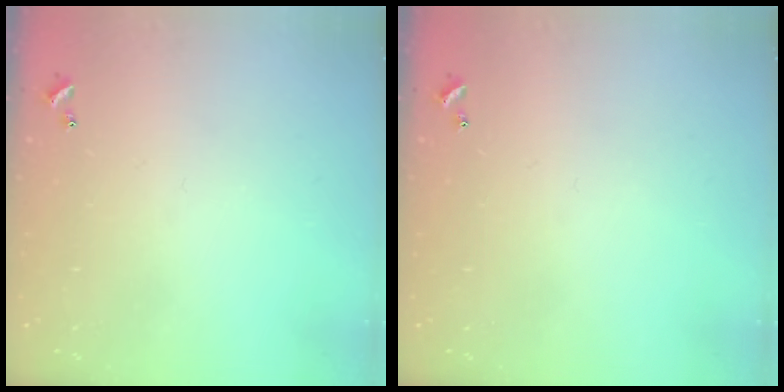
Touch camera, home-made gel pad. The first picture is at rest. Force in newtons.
{"total": 0.0}